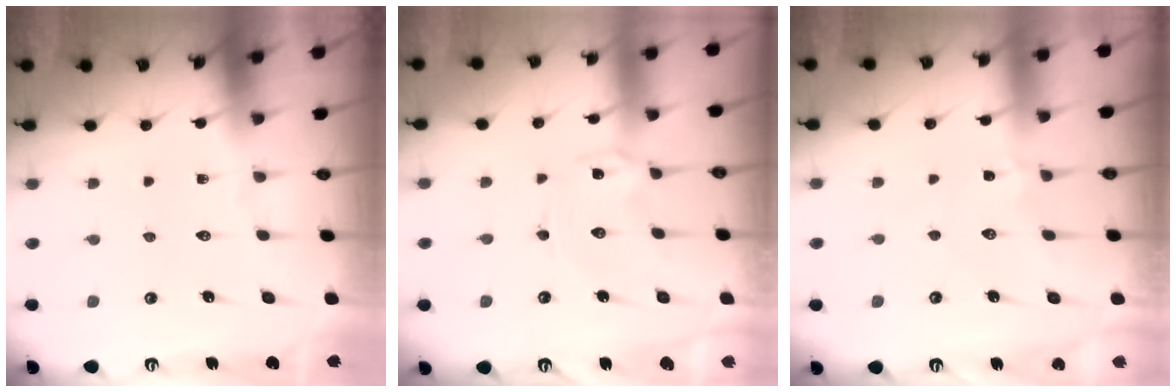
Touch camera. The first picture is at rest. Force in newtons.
{"total": 1.2, "press": 1.2, "slide": 0.1}
{"total": 2.7, "press": 2.6, "slide": 0.5}